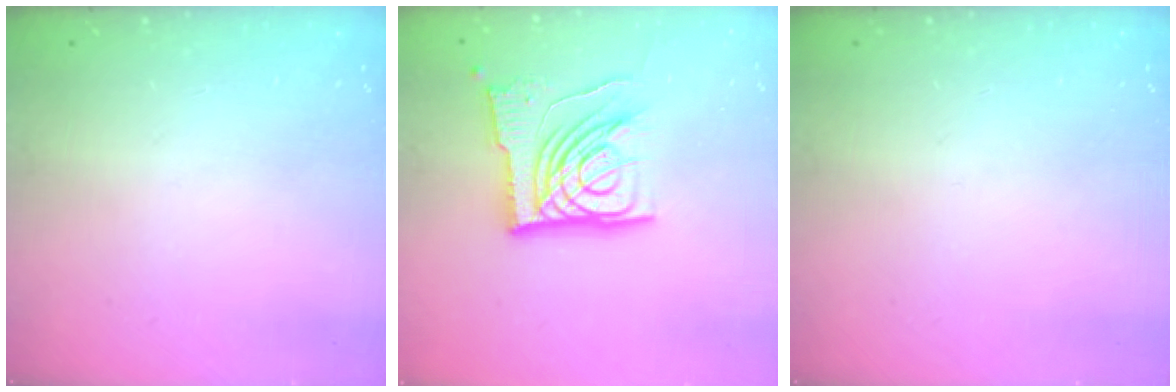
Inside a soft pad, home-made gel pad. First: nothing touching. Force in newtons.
{"total": 15.6, "press": 15.5, "slide": 1.6}
{"total": 0.0}